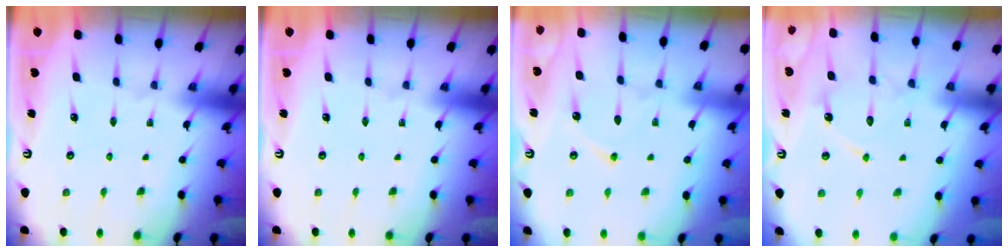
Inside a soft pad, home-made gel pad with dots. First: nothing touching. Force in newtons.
{"total": 0.0}
{"total": 8.7, "press": 8.6, "slide": 0.9}
{"total": 12.1, "press": 12.0, "slide": 1.0}